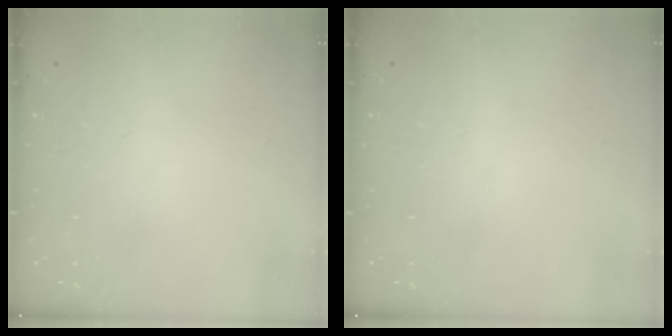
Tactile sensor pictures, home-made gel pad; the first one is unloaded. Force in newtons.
{"total": 0.0}